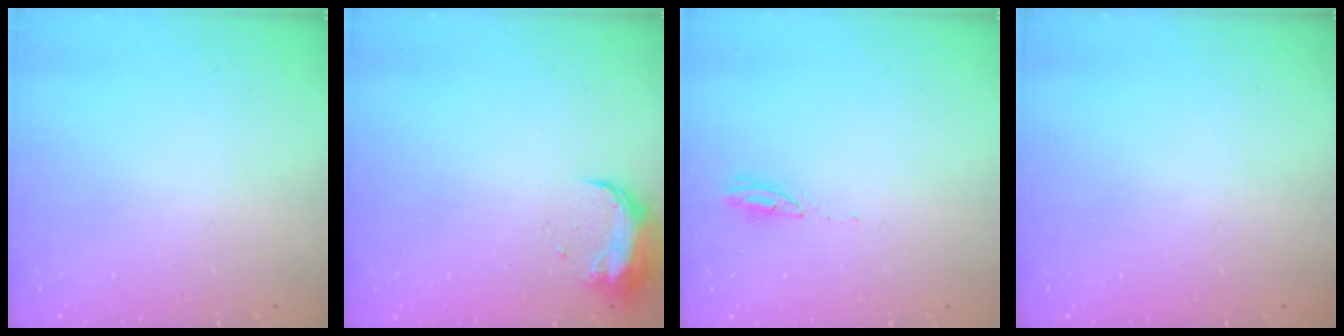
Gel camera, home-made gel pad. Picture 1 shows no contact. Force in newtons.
{"total": 9.4, "press": 9.4, "slide": 0.4}
{"total": 3.0, "press": 2.9, "slide": 0.4}
{"total": 0.0}